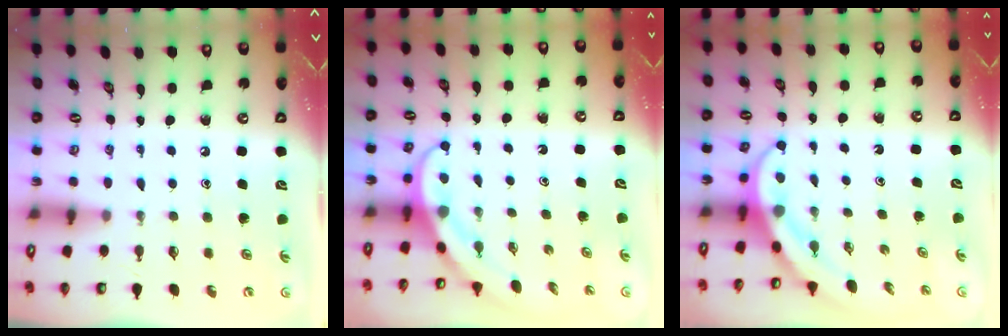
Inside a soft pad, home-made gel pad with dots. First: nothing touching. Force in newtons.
{"total": 3.9, "press": 3.9, "slide": 0.3}
{"total": 4.0, "press": 4.0, "slide": 0.4}